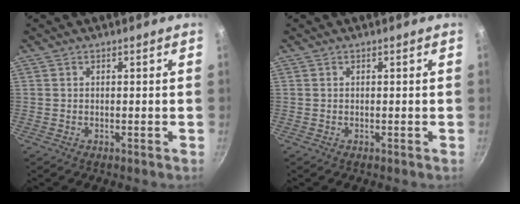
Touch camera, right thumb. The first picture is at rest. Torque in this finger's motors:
{"motor_torque": [0.00, 0.00, 0.07, 0.01, 0.00]}